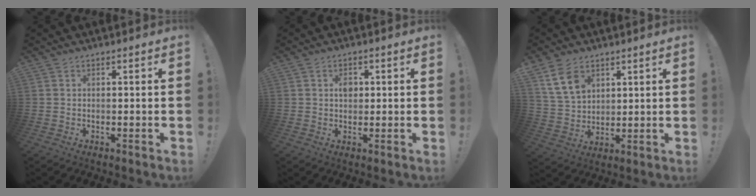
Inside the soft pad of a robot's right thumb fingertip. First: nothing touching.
{"total": 2.8, "force": [0.5, 2.1, 1.8], "torque": [-0.017, -0.002, 0.003]}
{"total": 10.5, "force": [6.0, 6.9, 5.1], "torque": [-0.098, -0.019, 0.122]}